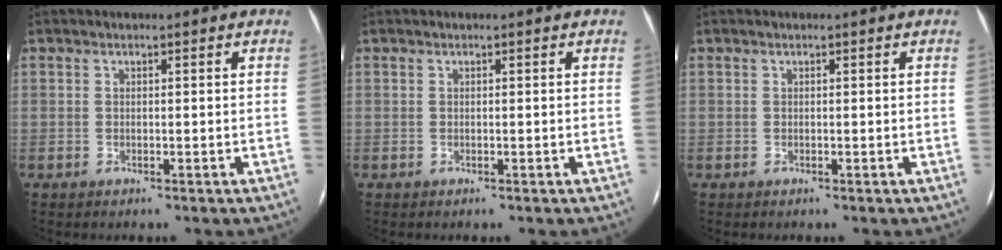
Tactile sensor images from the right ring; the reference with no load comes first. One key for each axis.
{"total": 0.0}
{"total": 0.0}